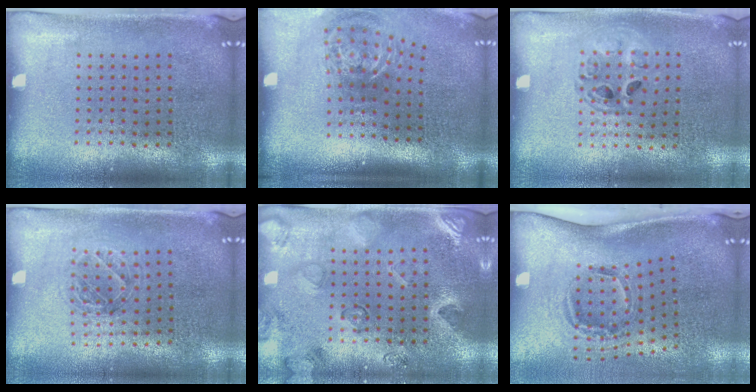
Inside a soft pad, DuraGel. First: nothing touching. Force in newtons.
{"total": 1.8, "press": 1.2, "slide": 1.3}
{"total": 1.3, "press": 1.3, "slide": 0.4}
{"total": 1.1, "press": 1.1, "slide": 0.4}
{"total": 2.2, "press": 1.8, "slide": 1.3}
{"total": 2.1, "press": 1.2, "slide": 1.7}